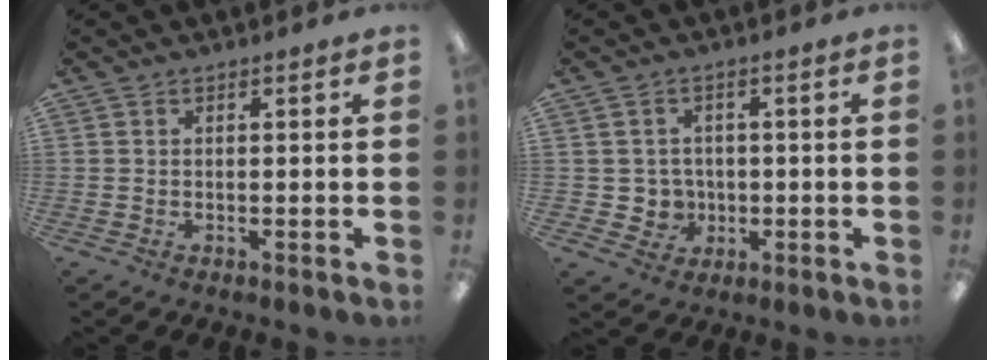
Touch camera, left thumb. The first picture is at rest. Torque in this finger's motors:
{"motor_torque": [-0.19, 0.20, -0.01, -0.06, 0.00]}